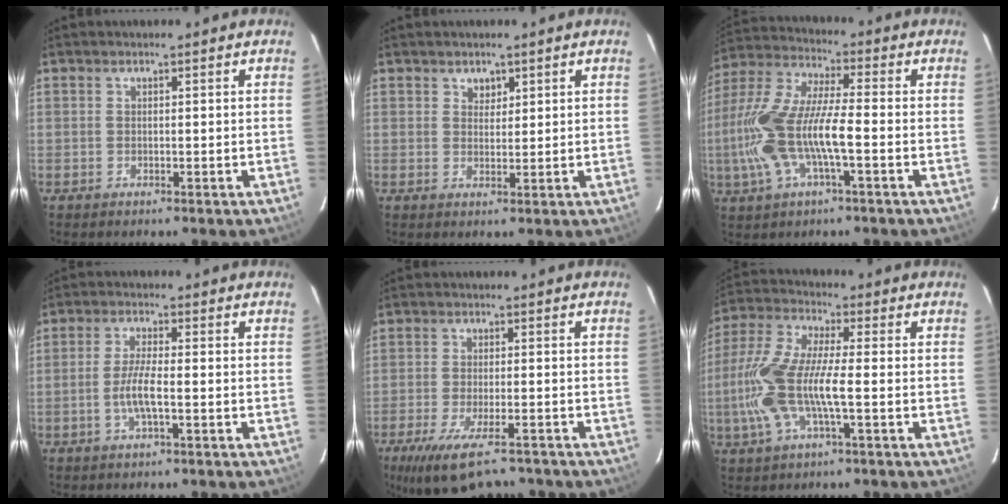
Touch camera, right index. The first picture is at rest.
{"total": 2.1, "force": [1.2, 1.6, 0.4], "torque": [0.000, 0.004, 0.020]}
{"total": 16.7, "force": [-3.7, 4.7, 15.6], "torque": [-0.321, -0.002, -0.073]}
{"total": 5.4, "force": [-1.5, 0.8, 5.1], "torque": [-0.103, -0.002, -0.030]}
{"total": 13.7, "force": [-10.1, 4.3, 8.3], "torque": [-0.171, -0.041, -0.164]}
{"total": 14.5, "force": [-2.8, 3.7, 13.8], "torque": [-0.293, -0.001, -0.056]}